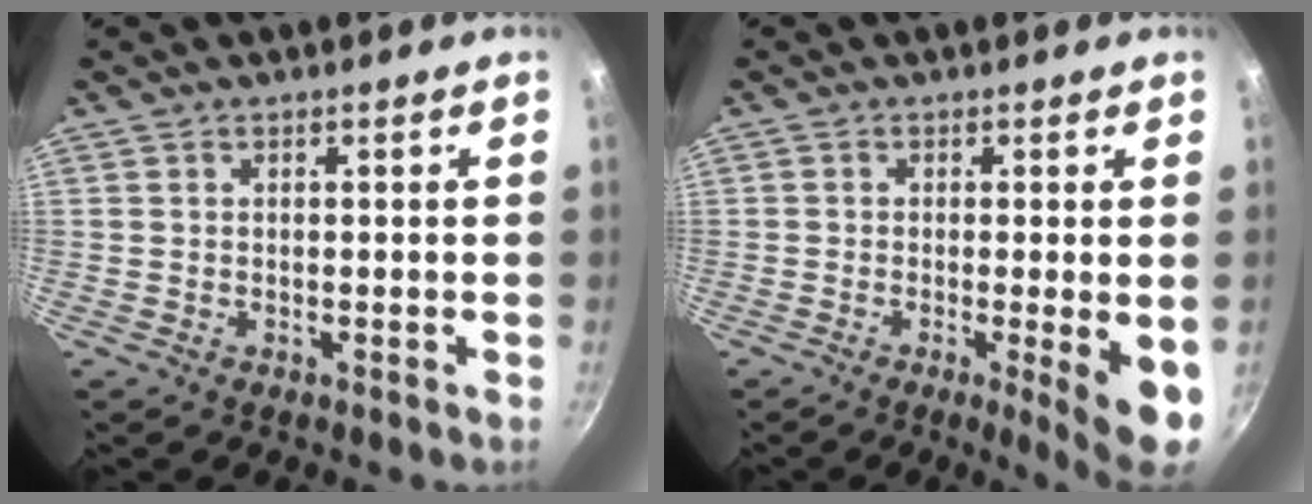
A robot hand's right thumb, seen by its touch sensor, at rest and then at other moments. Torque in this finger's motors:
{"motor_torque": [-0.21, 1.10, 0.04, -0.01, 0.22]}